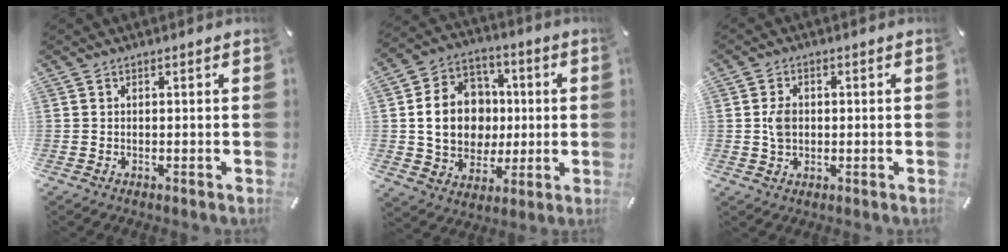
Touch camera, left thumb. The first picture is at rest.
{"total": 15.5, "force": [0.6, 13.5, 7.6], "torque": [-0.152, 0.012, 0.022]}
{"total": 4.0, "force": [0.1, 3.0, 2.7], "torque": [-0.044, 0.005, -0.001]}